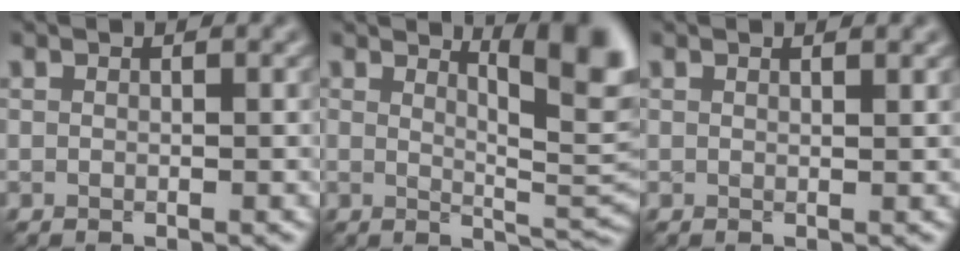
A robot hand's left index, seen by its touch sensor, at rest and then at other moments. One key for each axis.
{"total": 7.3, "fx": 3.4, "fy": 2.1, "fz": 6.1, "tx": -0.060, "ty": 0.009, "tz": 0.048}
{"total": 1.1, "fx": 0.9, "fy": 0.2, "fz": 0.5, "tx": -0.008, "ty": 0.001, "tz": 0.011}